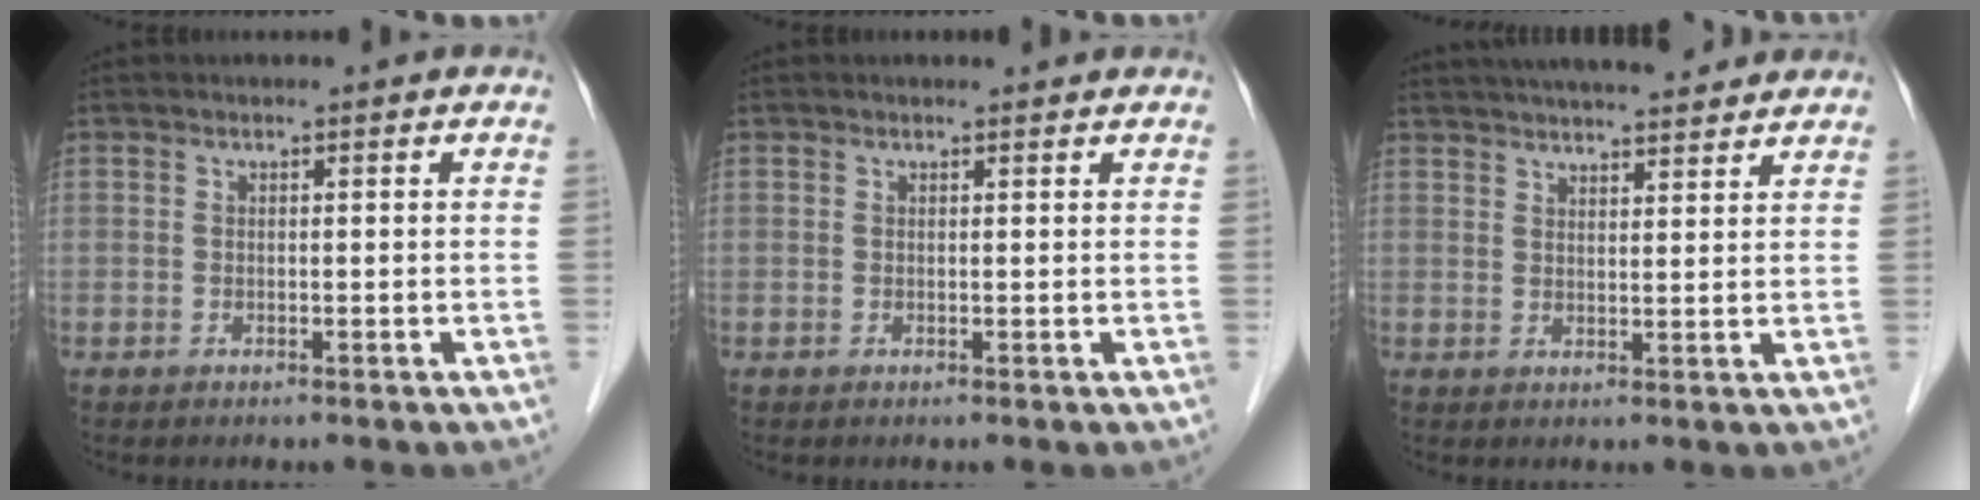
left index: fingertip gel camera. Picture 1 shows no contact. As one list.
[{"total": 1.7, "force": [1.6, 0.2, 0.3], "torque": [-0.011, 0.006, 0.019]}, {"total": 14.0, "force": [12.5, 2.4, 5.9], "torque": [-0.089, 0.033, 0.177]}]